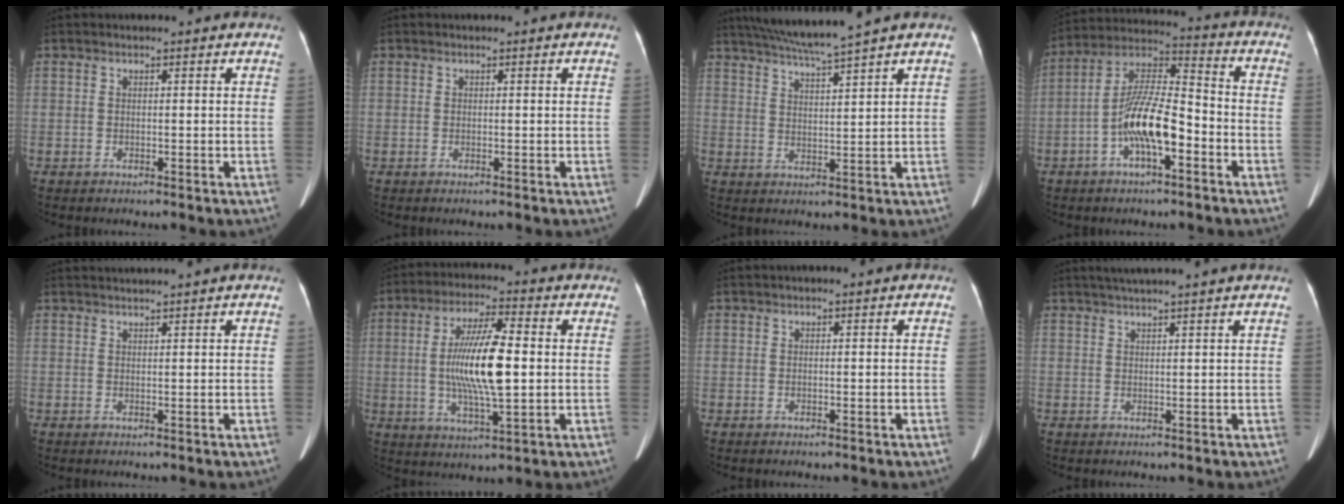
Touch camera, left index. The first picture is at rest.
{"total": 0.0}
{"total": 7.8, "force": [6.7, -1.8, 3.6], "torque": [-0.063, 0.004, 0.117]}
{"total": 12.1, "force": [-4.3, 3.4, 10.8], "torque": [-0.217, 0.021, -0.076]}
{"total": 1.8, "force": [1.5, -0.7, 0.7], "torque": [-0.010, 0.010, 0.032]}
{"total": 12.1, "force": [-0.2, 2.3, 11.9], "torque": [-0.226, -0.007, -0.004]}
{"total": 0.7, "force": [-0.5, 0.2, 0.3], "torque": [0.000, 0.000, -0.013]}
{"total": 4.4, "force": [3.5, -1.2, 2.5], "torque": [-0.036, 0.021, 0.059]}